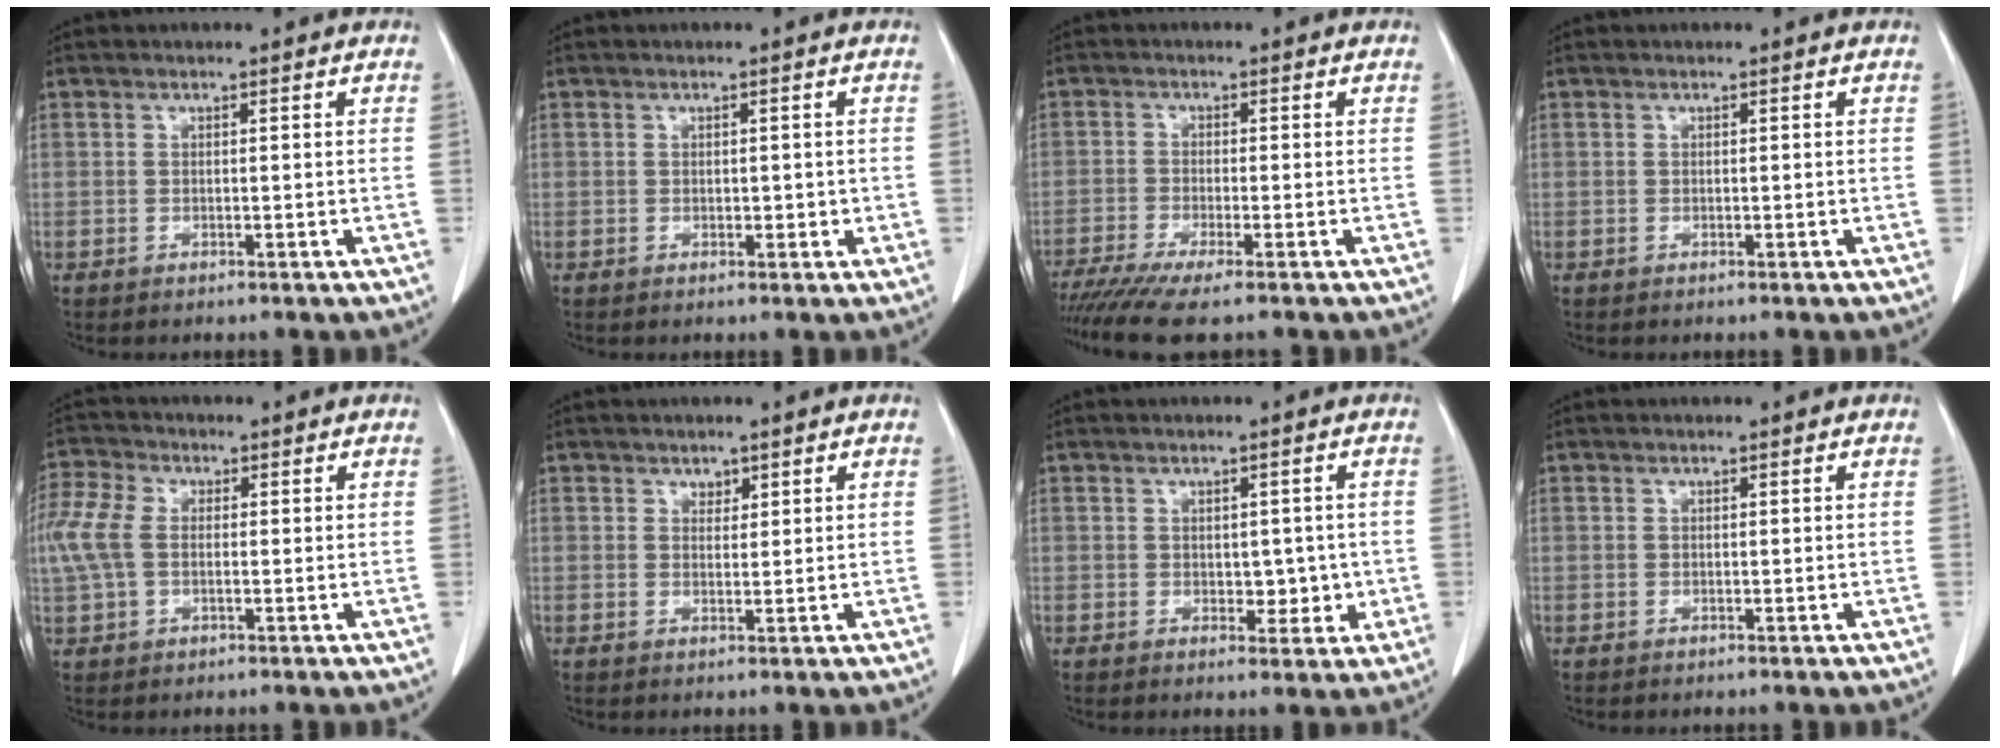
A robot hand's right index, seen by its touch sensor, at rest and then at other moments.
{"total": 1.6, "force": [-0.1, 1.1, 1.1], "torque": [-0.011, 0.004, 0.002]}
{"total": 8.6, "force": [-6.8, -0.2, 5.2], "torque": [-0.079, -0.021, -0.114]}
{"total": 0.0}
{"total": 8.7, "force": [0.5, 5.6, 6.6], "torque": [-0.187, 0.029, 0.012]}
{"total": 1.2, "force": [0.9, 0.8, 0.4], "torque": [-0.001, -0.005, 0.013]}
{"total": 3.8, "force": [-0.3, 2.5, 2.8], "torque": [-0.024, 0.005, 0.004]}
{"total": 0.0}